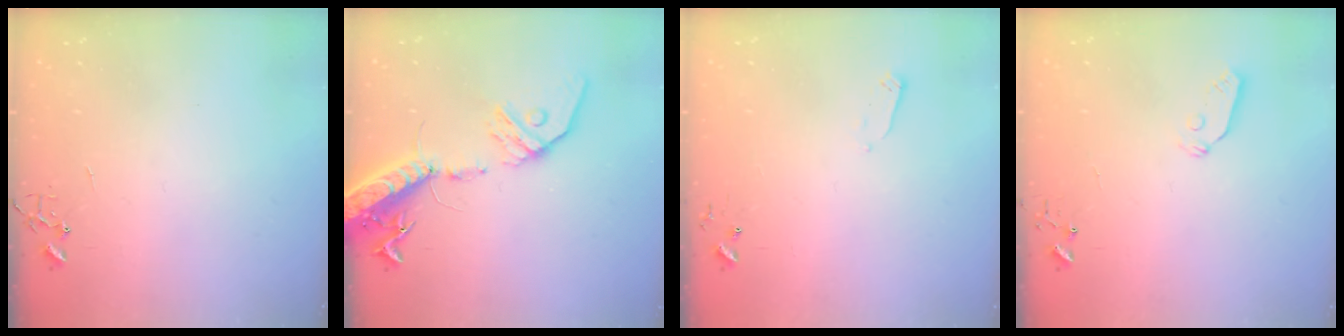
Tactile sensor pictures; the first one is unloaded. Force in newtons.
{"total": 18.2, "press": 17.7, "slide": 4.0}
{"total": 2.4, "press": 2.4, "slide": 0.4}
{"total": 5.3, "press": 5.2, "slide": 0.3}